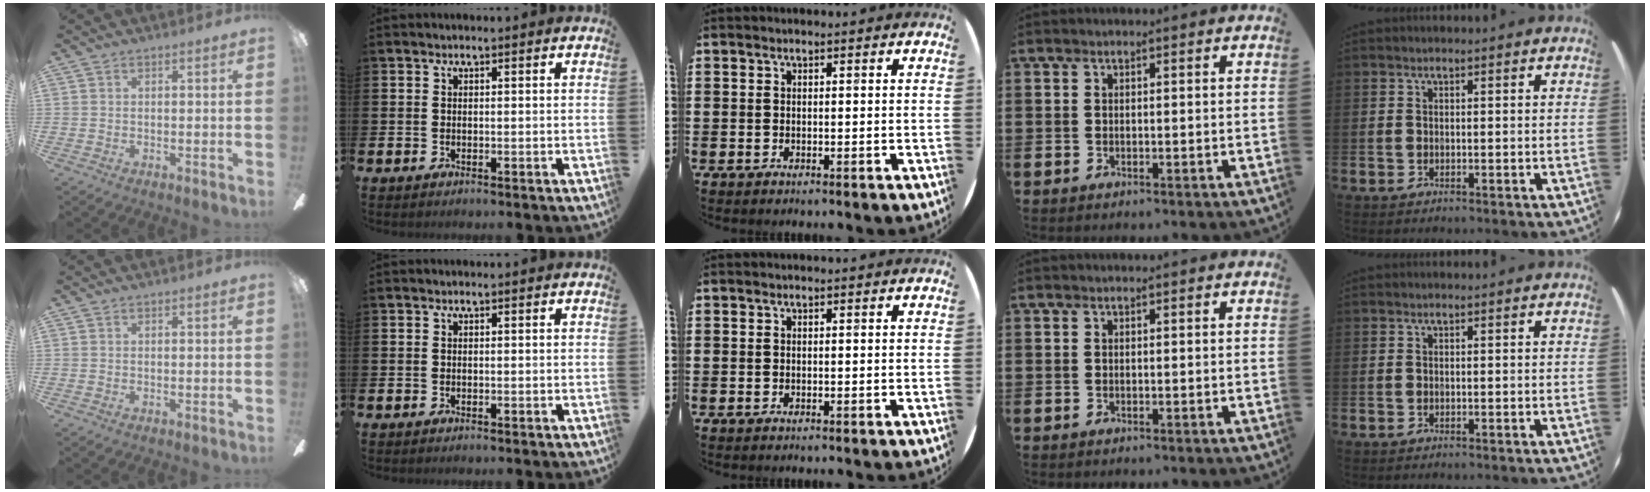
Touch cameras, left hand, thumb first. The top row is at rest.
{}